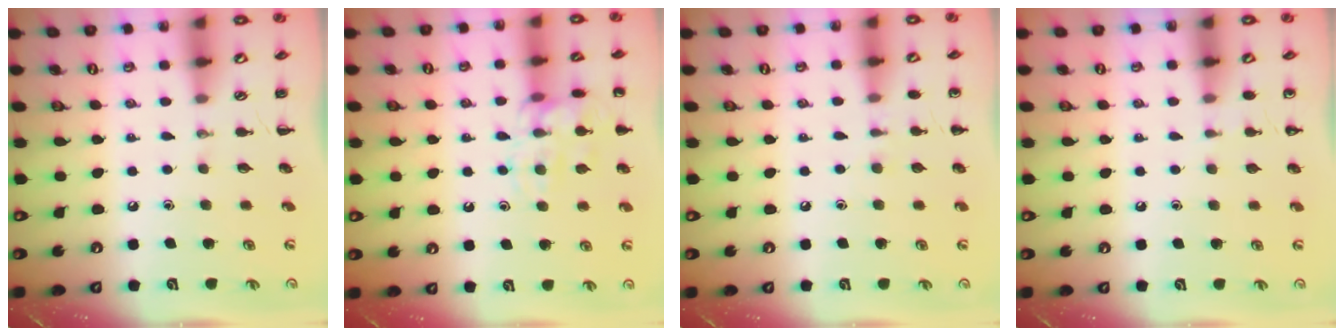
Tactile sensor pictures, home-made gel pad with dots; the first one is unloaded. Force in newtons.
{"total": 13.5, "press": 13.5, "slide": 0.9}
{"total": 5.2, "press": 5.0, "slide": 1.5}
{"total": 4.2, "press": 4.0, "slide": 1.2}